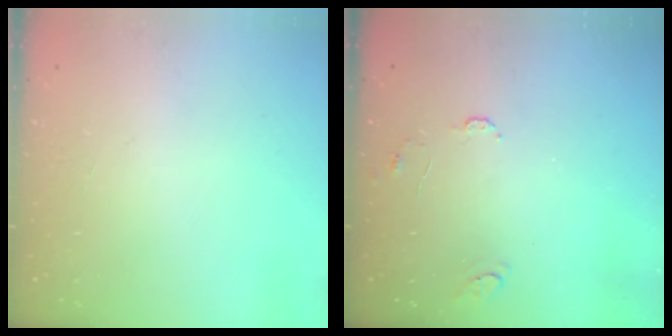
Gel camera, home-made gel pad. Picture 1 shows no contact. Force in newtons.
{"total": 6.2, "press": 6.2, "slide": 0.5}